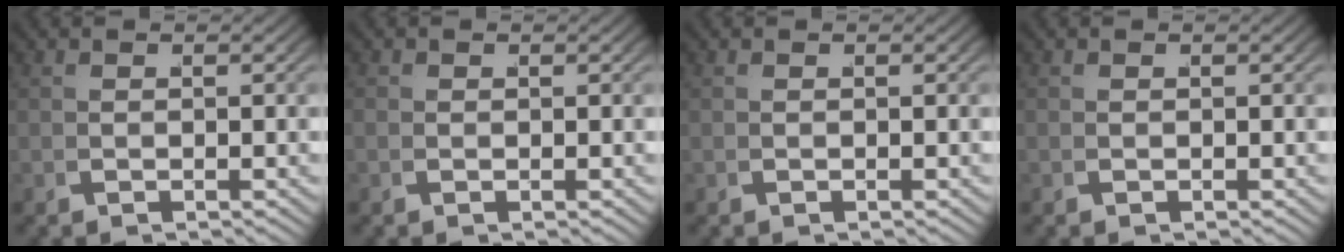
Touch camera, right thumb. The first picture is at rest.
{"total": 0.8, "force": [0.1, 0.7, 0.3], "torque": [-0.005, 0.002, -0.001]}
{"total": 0.0}
{"total": 0.0}